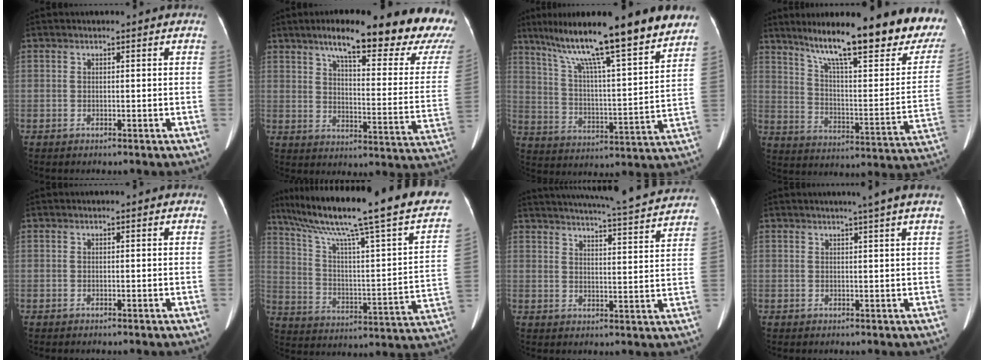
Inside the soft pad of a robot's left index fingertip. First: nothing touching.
{"total": 24.3, "force": [19.0, 3.8, 14.5], "torque": [-0.192, -0.037, 0.233]}
{"total": 21.4, "force": [16.7, 1.1, 13.4], "torque": [-0.219, 0.017, 0.257]}
{"total": 27.9, "force": [21.7, 4.2, 17.1], "torque": [-0.252, -0.037, 0.296]}
{"total": 0.0}
{"total": 28.2, "force": [20.3, 1.3, 19.5], "torque": [-0.306, -0.027, 0.279]}
{"total": 21.1, "force": [19.7, 0.6, 7.6], "torque": [-0.121, -0.024, 0.246]}
{"total": 3.4, "force": [2.6, -1.2, 1.8], "torque": [-0.023, -0.003, 0.034]}